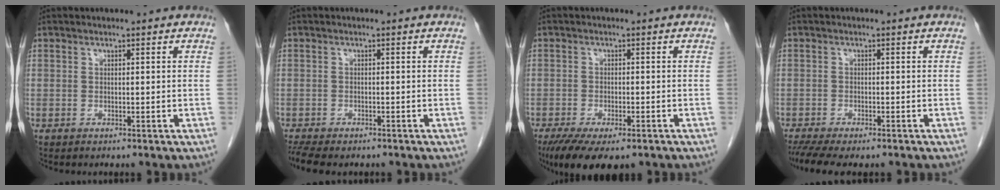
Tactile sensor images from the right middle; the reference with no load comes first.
{"total": 7.2, "force": [-5.9, 2.3, 3.4], "torque": [-0.056, -0.006, -0.089]}
{"total": 9.9, "force": [-6.9, 3.6, 6.1], "torque": [-0.099, -0.016, -0.107]}
{"total": 8.4, "force": [-6.7, 2.2, 4.4], "torque": [-0.070, -0.006, -0.104]}